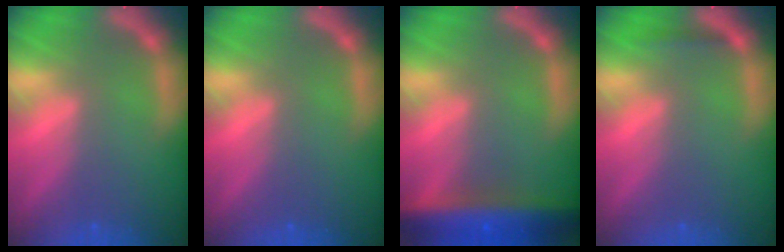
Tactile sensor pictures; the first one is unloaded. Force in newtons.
{"total": 0.0}
{"total": 9.0}
{"total": 0.9}